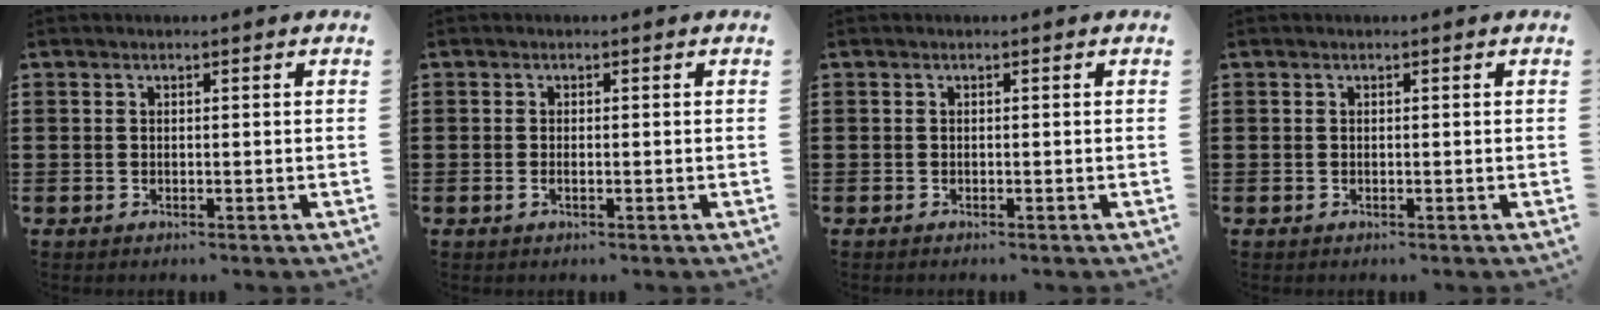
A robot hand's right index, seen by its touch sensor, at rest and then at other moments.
{"total": 0.7, "force": [-0.3, 0.1, 0.6], "torque": [-0.011, -0.005, -0.003]}
{"total": 0.0}
{"total": 0.0}